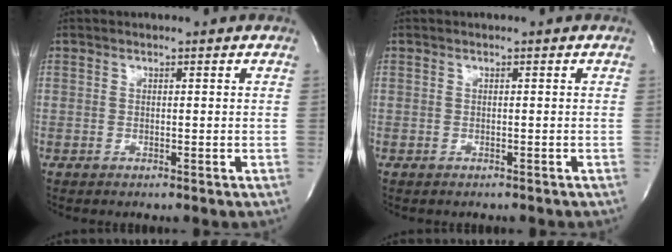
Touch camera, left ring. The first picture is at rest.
{"total": 1.2, "force": [-1.0, 0.5, 0.3], "torque": [-0.011, 0.000, -0.011]}